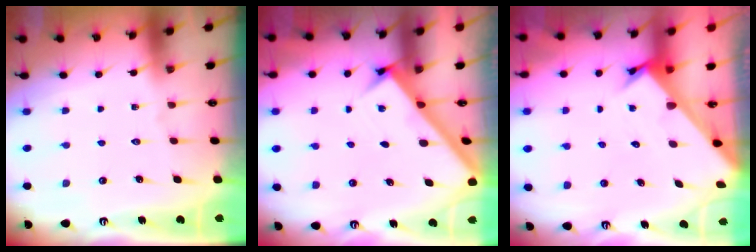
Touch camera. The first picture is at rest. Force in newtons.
{"total": 2.4, "press": 2.4, "slide": 0.2}
{"total": 2.6, "press": 2.6, "slide": 0.2}